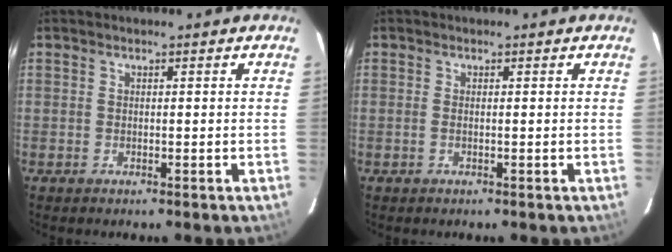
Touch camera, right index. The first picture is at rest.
{"total": 0.7, "force": [-0.2, -0.2, 0.7], "torque": [-0.013, 0.000, -0.005]}